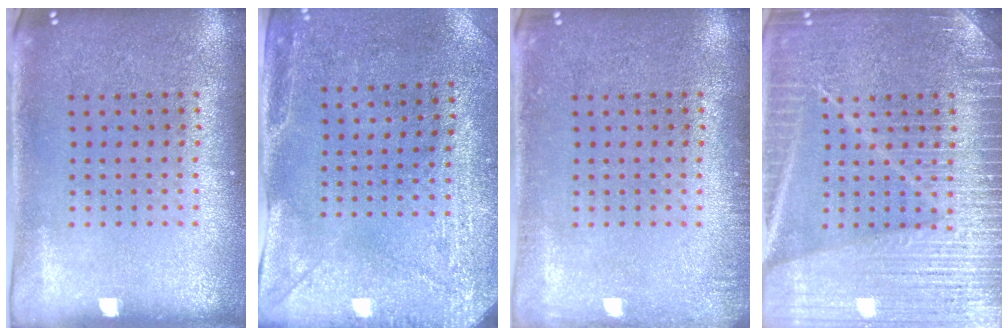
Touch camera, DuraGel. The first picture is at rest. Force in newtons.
{"total": 3.0, "press": 2.4, "slide": 1.8}
{"total": 1.2, "press": 1.1, "slide": 0.2}
{"total": 6.8, "press": 6.7, "slide": 0.9}